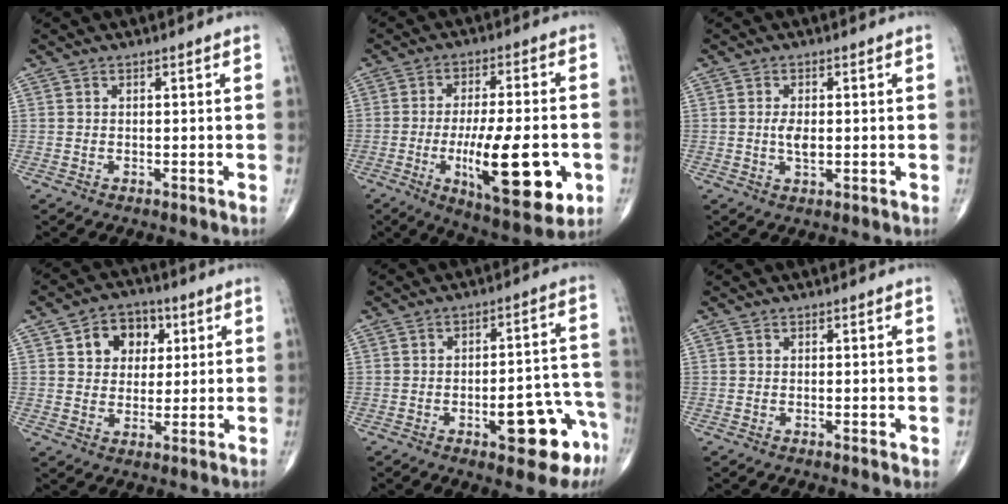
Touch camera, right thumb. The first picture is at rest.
{"total": 19.4, "force": [-5.2, 6.1, 17.7], "torque": [-0.271, -0.003, -0.068]}
{"total": 3.4, "force": [-0.1, 1.6, 2.9], "torque": [-0.055, -0.004, -0.002]}
{"total": 9.0, "force": [3.1, 7.0, 4.7], "torque": [-0.028, -0.004, 0.044]}
{"total": 13.8, "force": [-6.4, 5.0, 11.2], "torque": [-0.112, 0.052, -0.074]}
{"total": 0.9, "force": [-0.1, 0.2, 0.9], "torque": [-0.019, -0.005, -0.004]}